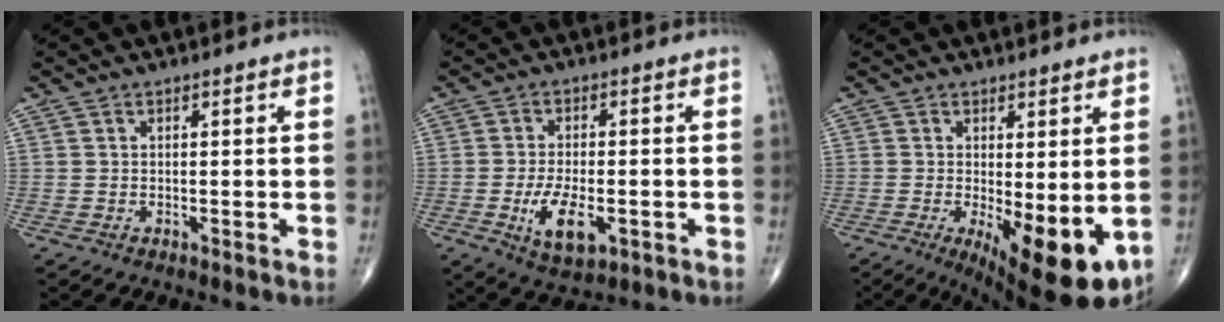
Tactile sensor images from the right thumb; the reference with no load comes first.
{"total": 8.5, "force": [-2.6, 3.9, 7.0], "torque": [-0.123, -0.002, -0.038]}
{"total": 12.8, "force": [-2.8, 4.5, 11.6], "torque": [-0.162, -0.028, -0.026]}